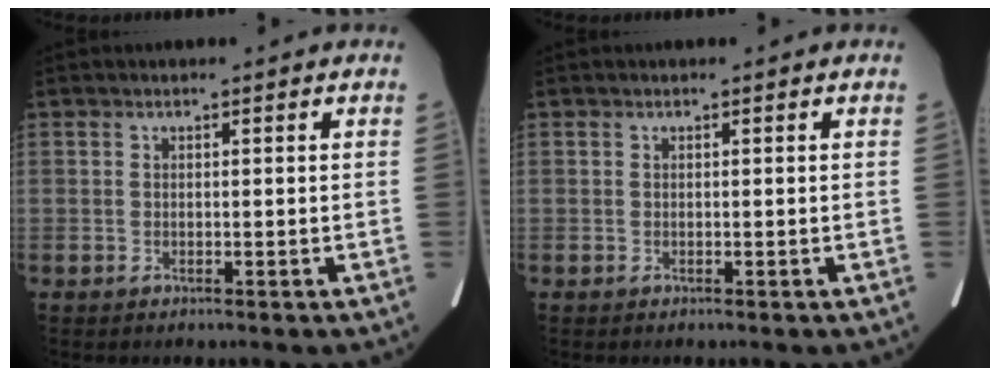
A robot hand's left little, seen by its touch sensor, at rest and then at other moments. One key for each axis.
{"total": 0.0}